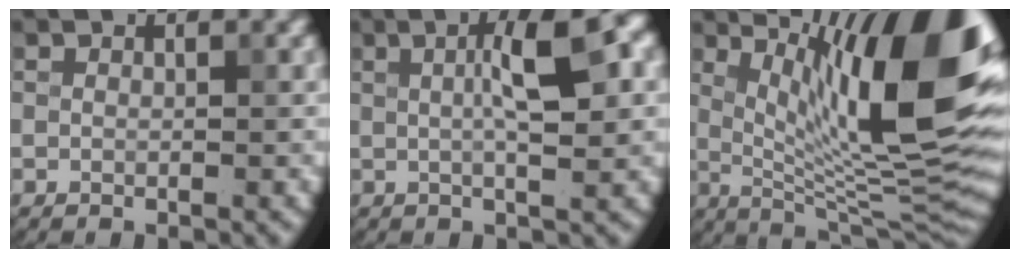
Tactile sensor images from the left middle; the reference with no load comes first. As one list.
[{"total": 5.6, "force": [1.2, 1.0, 5.4], "torque": [-0.089, 0.014, 0.019]}, {"total": 14.5, "force": [4.8, 3.3, 13.3], "torque": [-0.174, -0.001, 0.086]}]